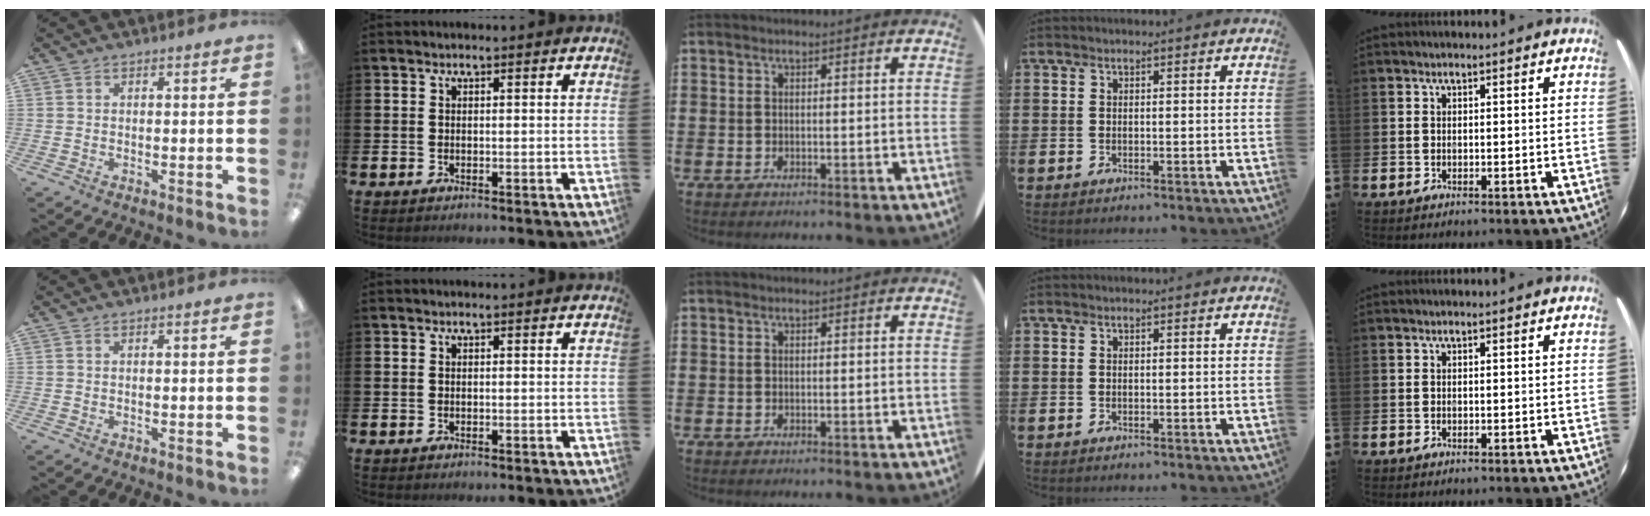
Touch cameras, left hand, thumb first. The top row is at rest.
{}